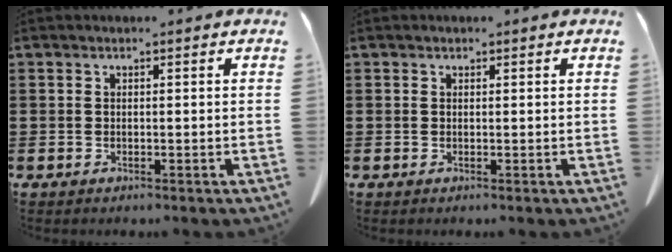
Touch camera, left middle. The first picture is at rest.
{"total": 0.0}